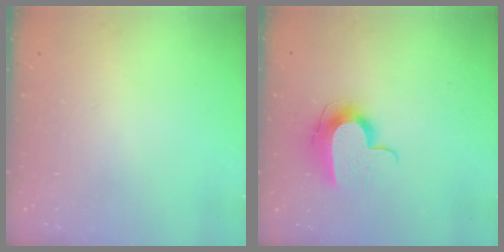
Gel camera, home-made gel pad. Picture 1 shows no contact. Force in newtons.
{"total": 10.2, "press": 10.2, "slide": 0.6}